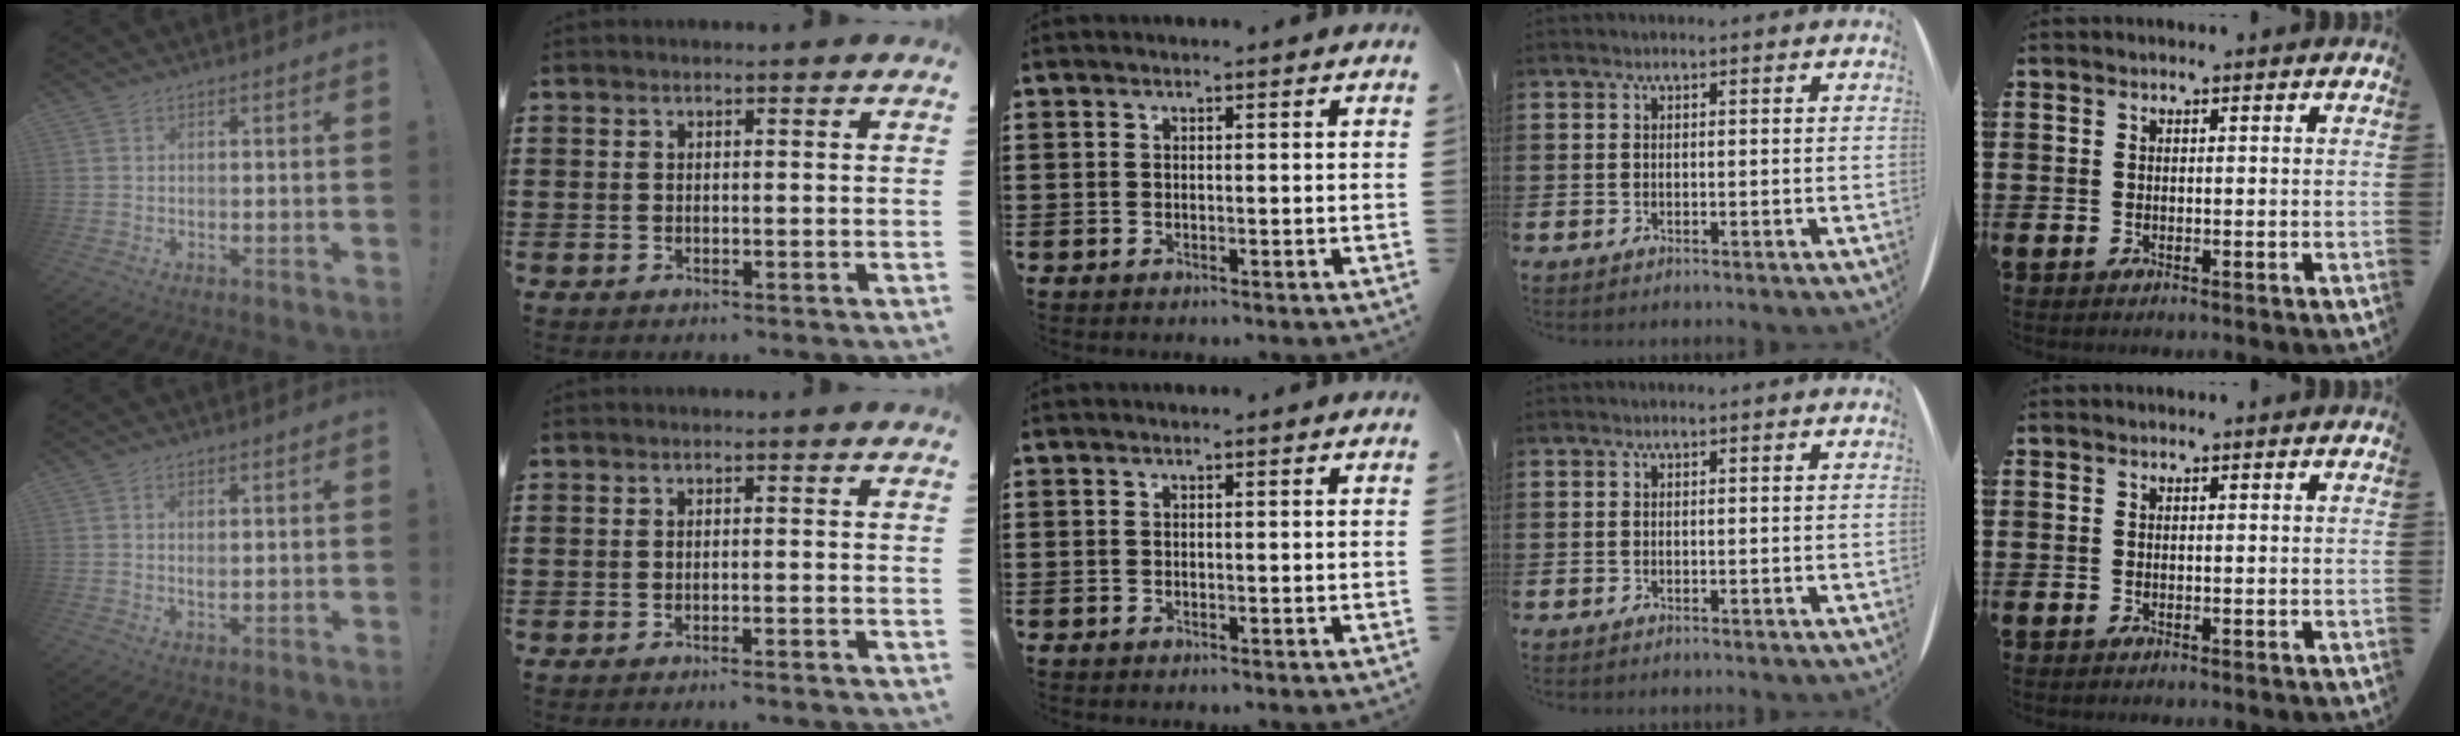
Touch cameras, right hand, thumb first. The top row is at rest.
{"thumb": {"total": 1.1, "force": [0.5, 0.6, 0.9], "torque": [-0.011, -0.002, 0.007]}, "index": {"total": 0.8, "force": [-0.7, -0.1, 0.4], "torque": [-0.009, -0.002, -0.014]}}